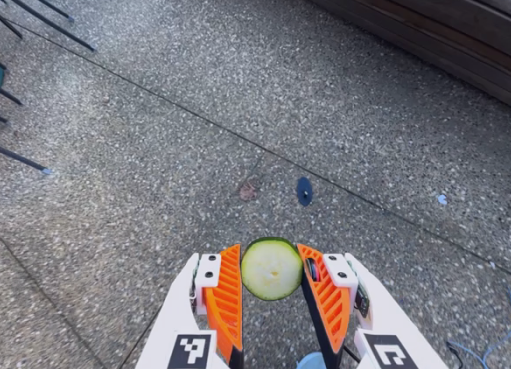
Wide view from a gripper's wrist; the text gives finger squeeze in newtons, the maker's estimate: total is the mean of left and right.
{"total": 7.1, "left": 6.9, "right": 7.3}